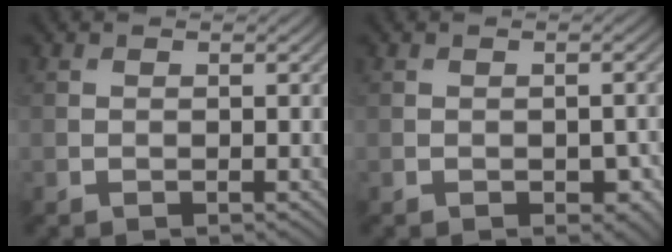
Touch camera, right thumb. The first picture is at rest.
{"total": 2.5, "force": [-0.8, 1.5, 1.9], "torque": [-0.024, -0.011, -0.005]}